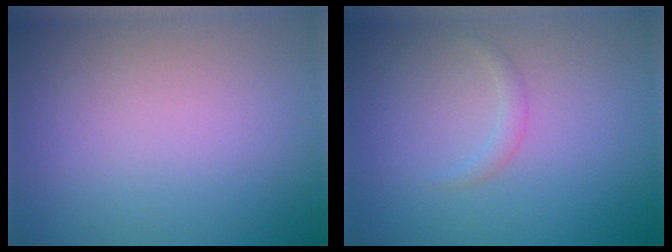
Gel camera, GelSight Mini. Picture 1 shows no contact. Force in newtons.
{"total": 0.9, "press": 0.9, "slide": 0.1}